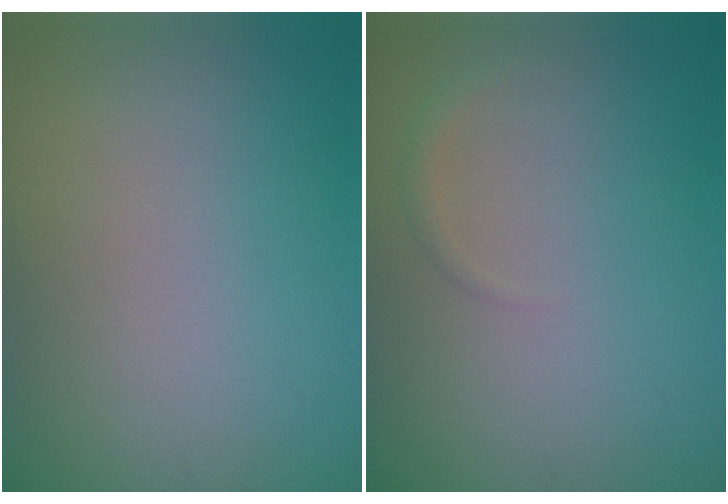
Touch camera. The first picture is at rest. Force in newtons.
{"total": 0.8, "press": 0.8, "slide": 0.0}